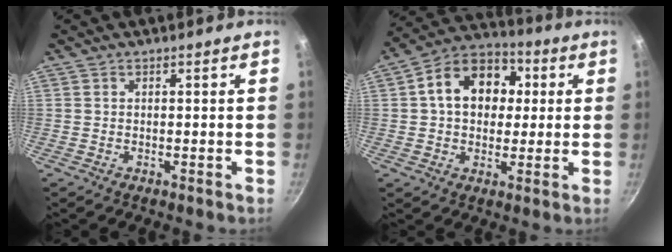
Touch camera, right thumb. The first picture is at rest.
{"total": 14.2, "force": [2.5, 10.7, 9.0], "torque": [-0.109, 0.025, 0.022]}